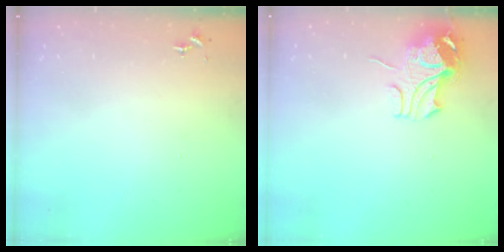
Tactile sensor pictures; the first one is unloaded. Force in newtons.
{"total": 9.6, "press": 9.5, "slide": 1.1}